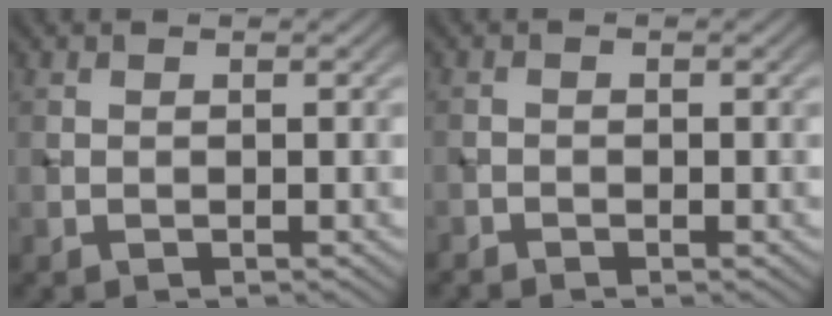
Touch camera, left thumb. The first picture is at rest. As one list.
[{"total": 1.1, "force": [-0.9, 0.5, 0.2], "torque": [-0.003, -0.002, -0.020]}]